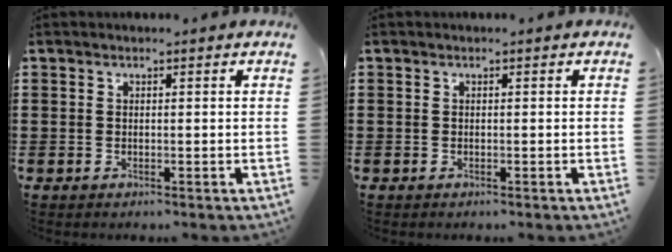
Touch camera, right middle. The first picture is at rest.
{"total": 0.0}